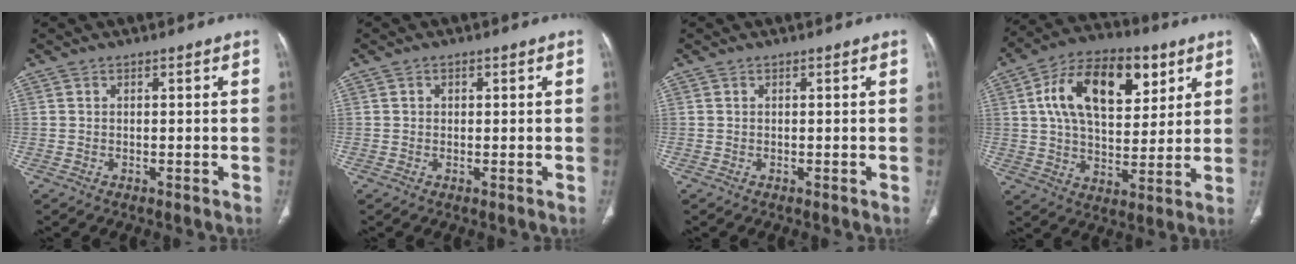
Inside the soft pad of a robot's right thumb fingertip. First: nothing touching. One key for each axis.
{"total": 0.8, "fx": 0.2, "fy": 0.7, "fz": 0.3, "tx": 0.002, "ty": 0.001, "tz": 0.002}
{"total": 0.0}
{"total": 19.7, "fx": 7.0, "fy": 11.2, "fz": 14.6, "tx": -0.208, "ty": -0.006, "tz": 0.112}